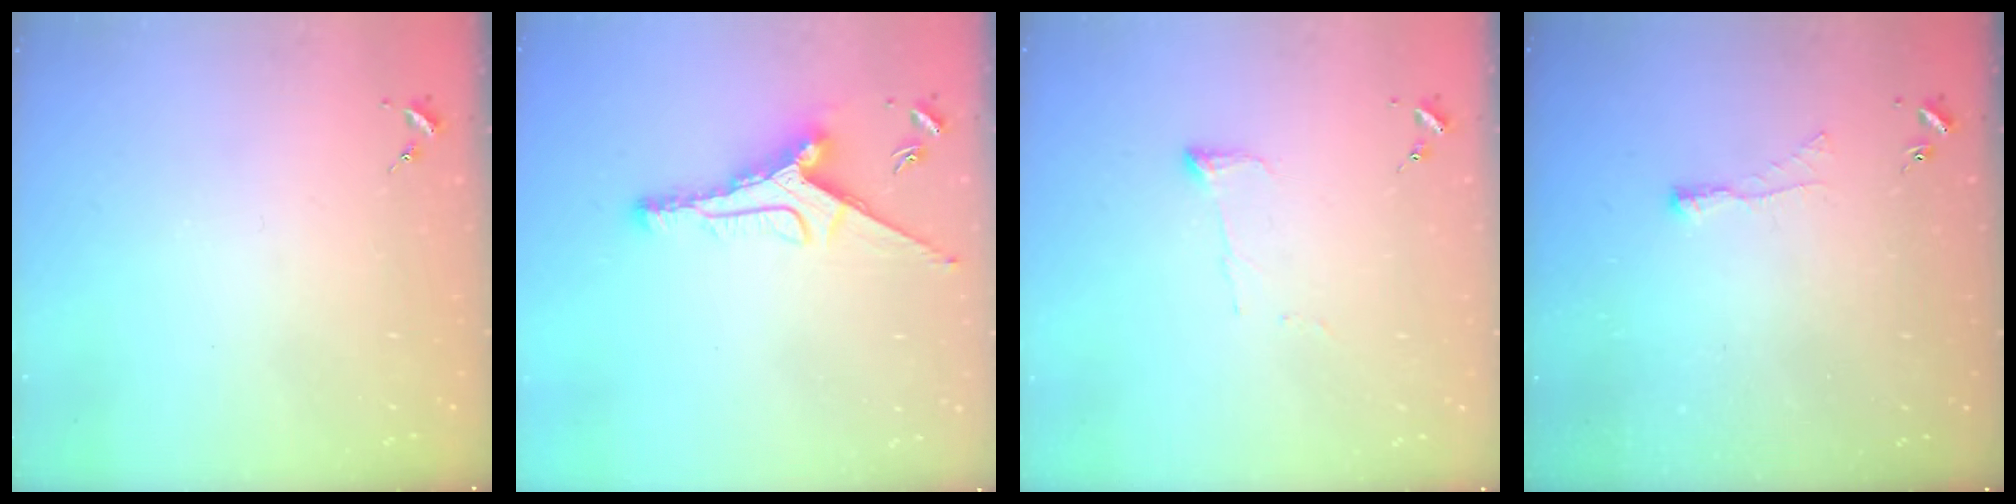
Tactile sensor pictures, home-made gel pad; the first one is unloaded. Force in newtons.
{"total": 11.4, "press": 11.4, "slide": 0.6}
{"total": 5.0, "press": 5.0, "slide": 0.7}
{"total": 3.9, "press": 3.8, "slide": 0.7}